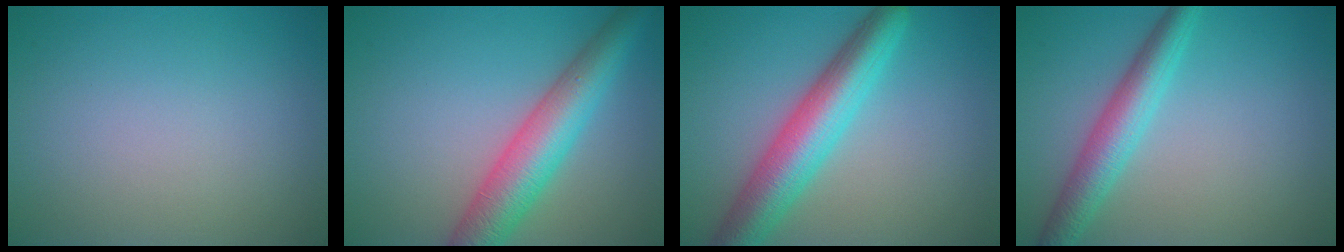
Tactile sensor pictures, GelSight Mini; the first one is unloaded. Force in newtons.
{"total": 6.7, "press": 6.7, "slide": 0.2}
{"total": 6.9, "press": 6.9, "slide": 0.2}
{"total": 5.0, "press": 5.0, "slide": 0.3}